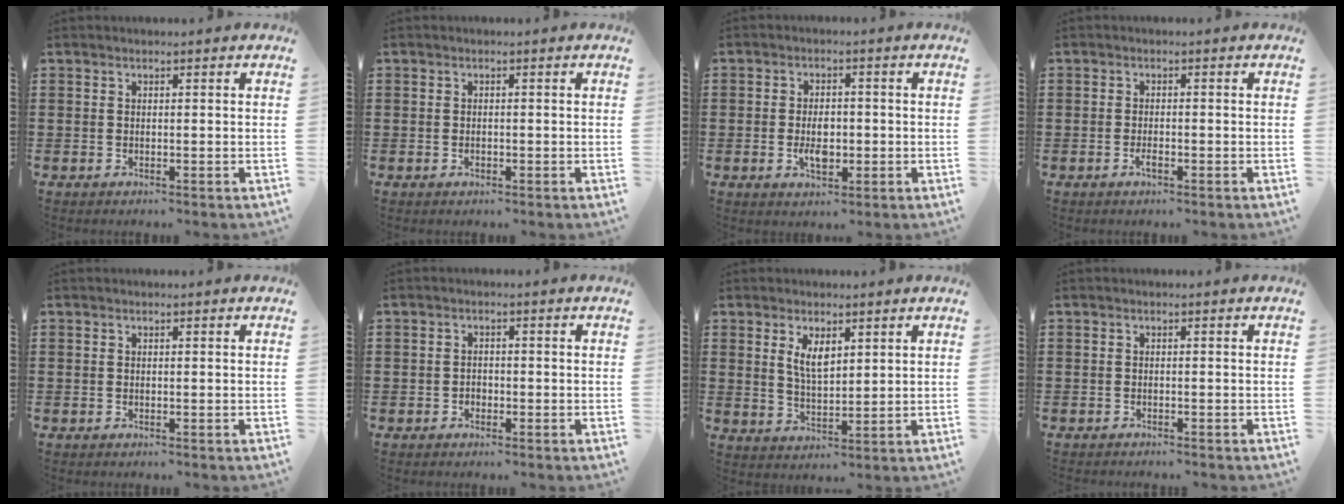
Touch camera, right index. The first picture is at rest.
{"total": 0.5, "force": [-0.3, 0.3, 0.3], "torque": [-0.006, 0.000, -0.006]}
{"total": 4.4, "force": [-0.9, 2.4, 3.6], "torque": [-0.064, 0.000, -0.018]}
{"total": 1.5, "force": [-0.8, 0.4, 1.2], "torque": [-0.033, -0.007, -0.015]}
{"total": 0.0}
{"total": 1.2, "force": [-0.8, 0.9, 0.3], "torque": [-0.010, -0.001, -0.016]}
{"total": 4.2, "force": [2.1, 1.8, 3.2], "torque": [-0.067, 0.003, 0.038]}
{"total": 0.6, "force": [-0.6, 0.0, 0.1], "torque": [-0.003, -0.002, -0.012]}